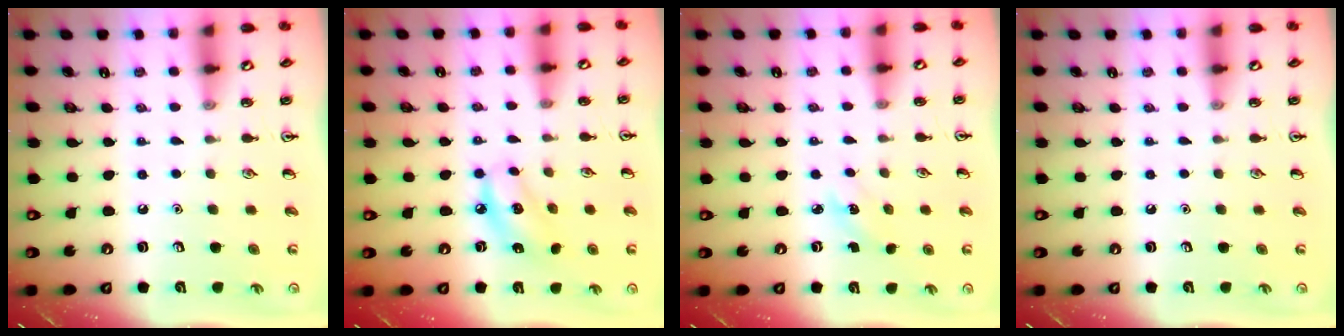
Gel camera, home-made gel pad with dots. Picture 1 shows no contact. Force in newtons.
{"total": 7.5, "press": 7.3, "slide": 1.6}
{"total": 2.1, "press": 2.0, "slide": 0.8}
{"total": 0.0}